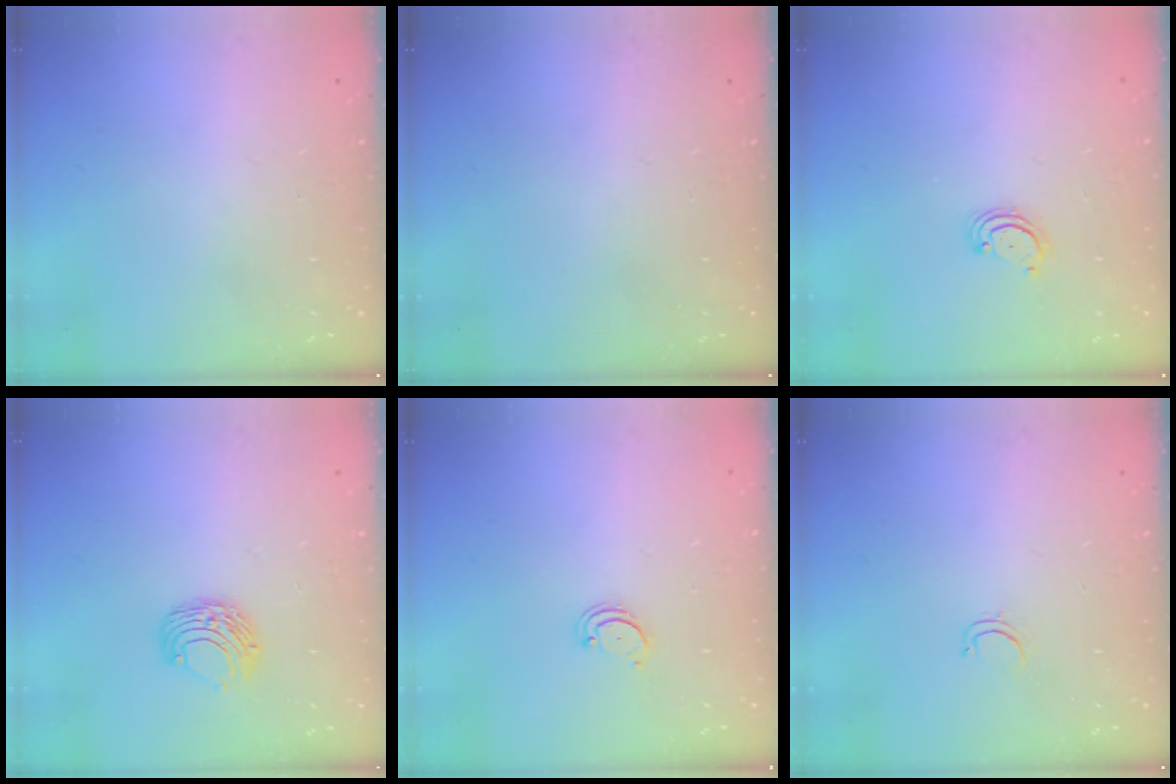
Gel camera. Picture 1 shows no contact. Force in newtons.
{"total": 0.0}
{"total": 2.5, "press": 2.5, "slide": 0.3}
{"total": 7.7, "press": 7.7, "slide": 0.3}
{"total": 2.4, "press": 2.3, "slide": 0.5}
{"total": 2.6, "press": 2.5, "slide": 0.4}